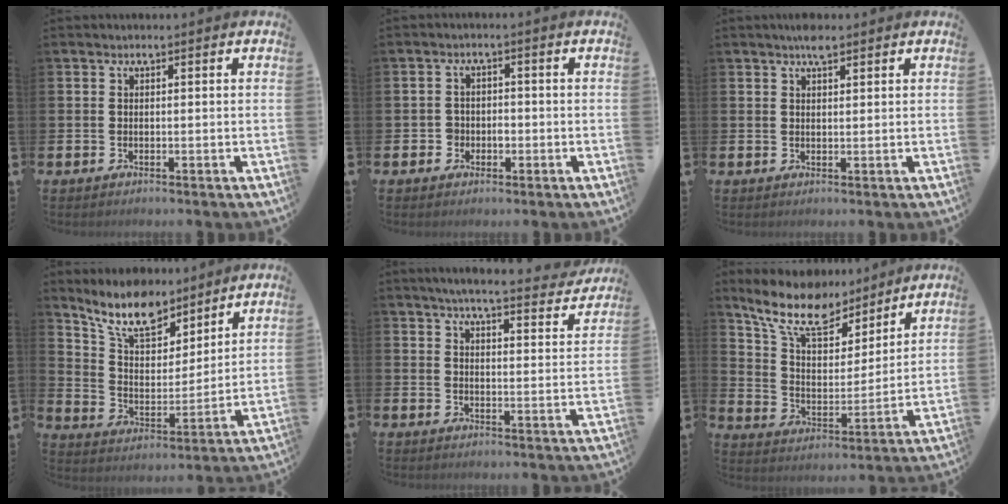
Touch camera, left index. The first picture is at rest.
{"total": 2.1, "force": [-0.8, 1.9, 0.4], "torque": [-0.008, 0.001, -0.020]}
{"total": 2.6, "force": [2.3, 0.8, 1.1], "torque": [-0.013, -0.003, 0.038]}
{"total": 10.6, "force": [9.0, 4.0, 3.9], "torque": [-0.103, -0.054, 0.162]}
{"total": 5.3, "force": [5.0, 0.2, 1.7], "torque": [-0.036, -0.034, 0.083]}
{"total": 11.6, "force": [10.0, 4.3, 4.2], "torque": [-0.116, -0.063, 0.176]}